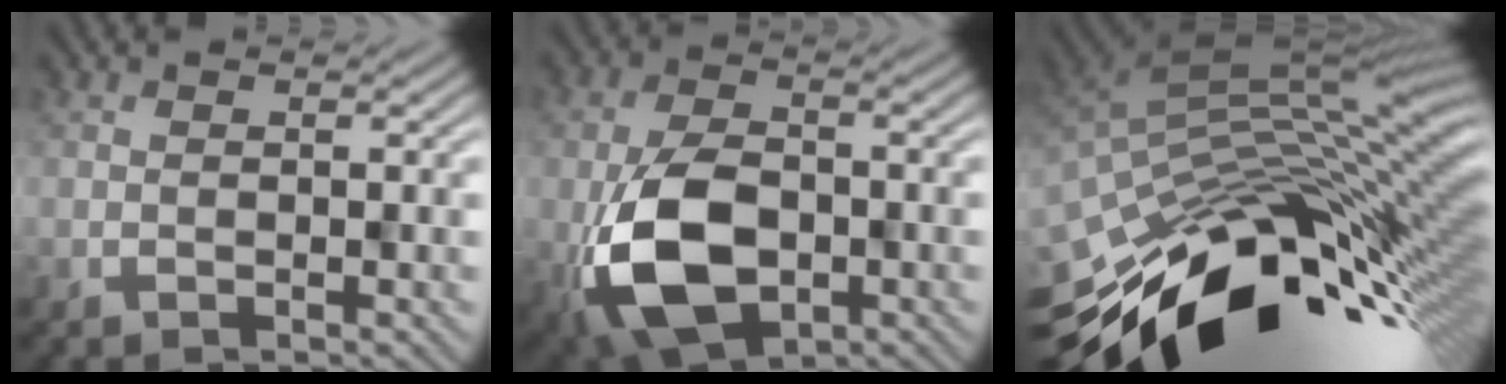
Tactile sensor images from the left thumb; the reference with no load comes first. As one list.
[{"total": 12.0, "force": [-3.7, 7.2, 8.9], "torque": [-0.210, -0.027, -0.067]}, {"total": 13.8, "force": [-5.6, 6.8, 10.6], "torque": [-0.191, -0.014, -0.100]}]